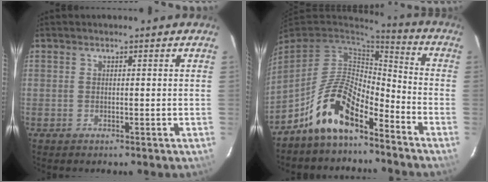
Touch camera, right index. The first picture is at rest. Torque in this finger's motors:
{"motor_torque": [1.07, -1.07, 0.93, 0.21]}